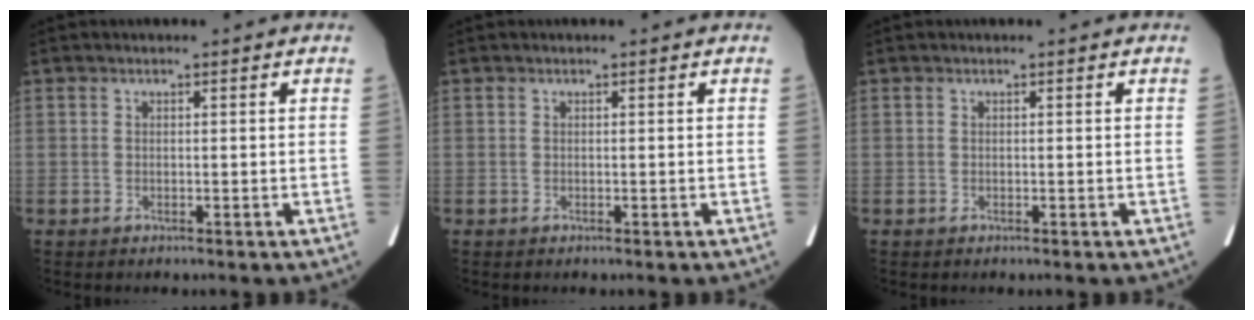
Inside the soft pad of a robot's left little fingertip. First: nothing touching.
{"total": 0.0}
{"total": 0.0}